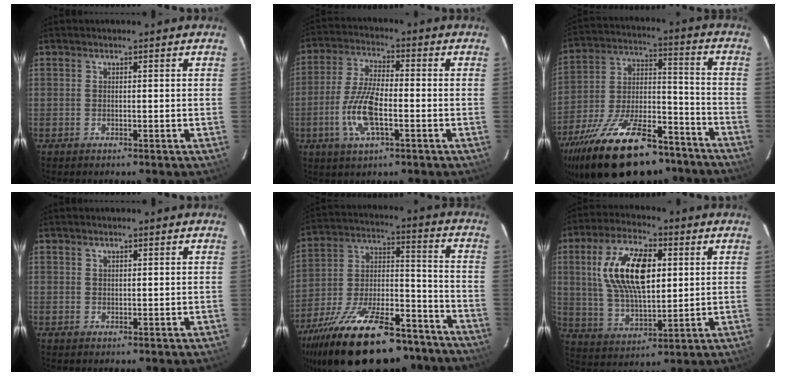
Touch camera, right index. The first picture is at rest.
{"total": 10.4, "force": [-3.2, 3.6, 9.3], "torque": [-0.196, 0.000, -0.064]}
{"total": 27.9, "force": [-19.7, 11.5, 15.9], "torque": [-0.299, -0.006, -0.295]}
{"total": 0.8, "force": [0.7, 0.4, 0.3], "torque": [-0.004, 0.002, 0.012]}
{"total": 30.7, "force": [-22.4, 12.0, 17.1], "torque": [-0.317, -0.008, -0.328]}
{"total": 16.2, "force": [3.9, 7.5, 13.8], "torque": [-0.266, 0.013, 0.080]}